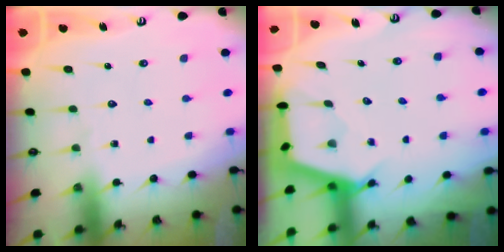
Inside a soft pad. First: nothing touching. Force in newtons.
{"total": 2.7, "press": 2.7, "slide": 0.3}